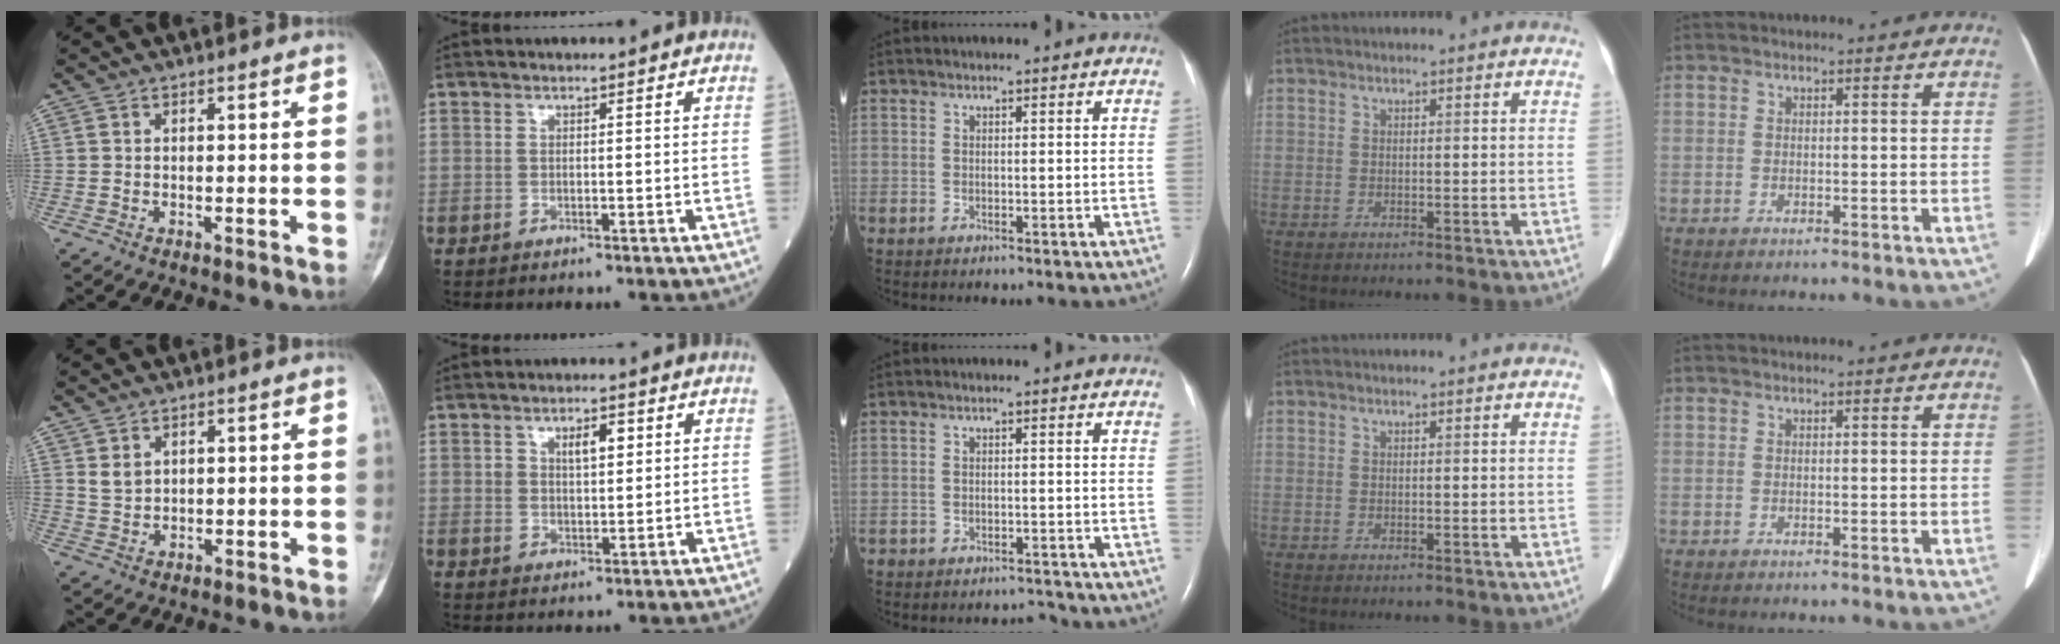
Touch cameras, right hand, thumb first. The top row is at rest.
{"thumb": {"total": 2.6, "force": [1.4, 1.8, 1.3], "torque": [-0.018, -0.010, 0.035]}, "index": {"total": 4.1, "force": [1.7, 1.9, 3.2], "torque": [-0.053, 0.004, 0.029]}, "middle": {"total": 2.1, "force": [-2.0, 0.6, -0.4], "torque": [0.009, -0.002, -0.030]}}